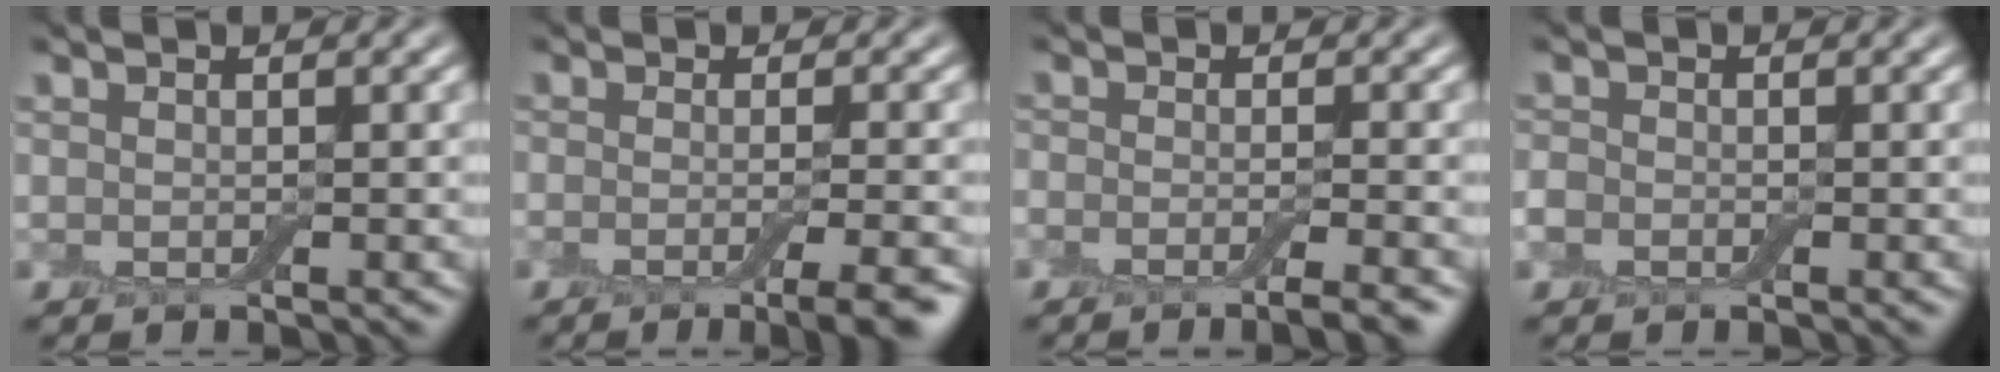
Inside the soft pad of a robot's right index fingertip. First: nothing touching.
{"total": 5.2, "force": [-2.3, 1.5, 4.4], "torque": [-0.041, -0.005, -0.033]}
{"total": 3.6, "force": [-2.4, 0.9, 2.6], "torque": [-0.030, 0.001, -0.040]}
{"total": 1.1, "force": [-0.5, 0.9, 0.4], "torque": [-0.006, -0.001, -0.014]}